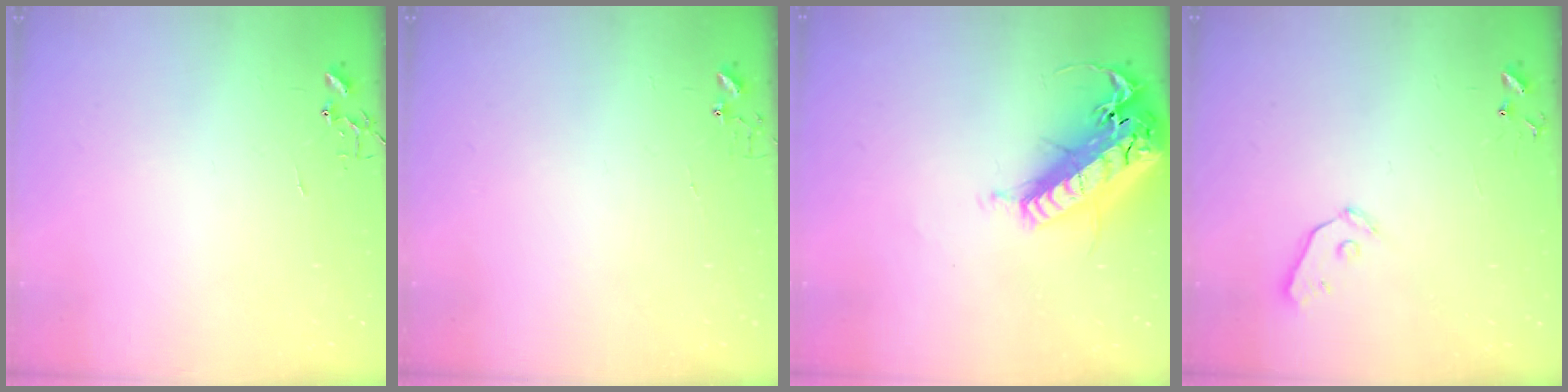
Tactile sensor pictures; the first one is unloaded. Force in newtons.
{"total": 3.6, "press": 3.6, "slide": 0.3}
{"total": 26.2, "press": 25.6, "slide": 5.5}
{"total": 5.7, "press": 5.7, "slide": 0.4}